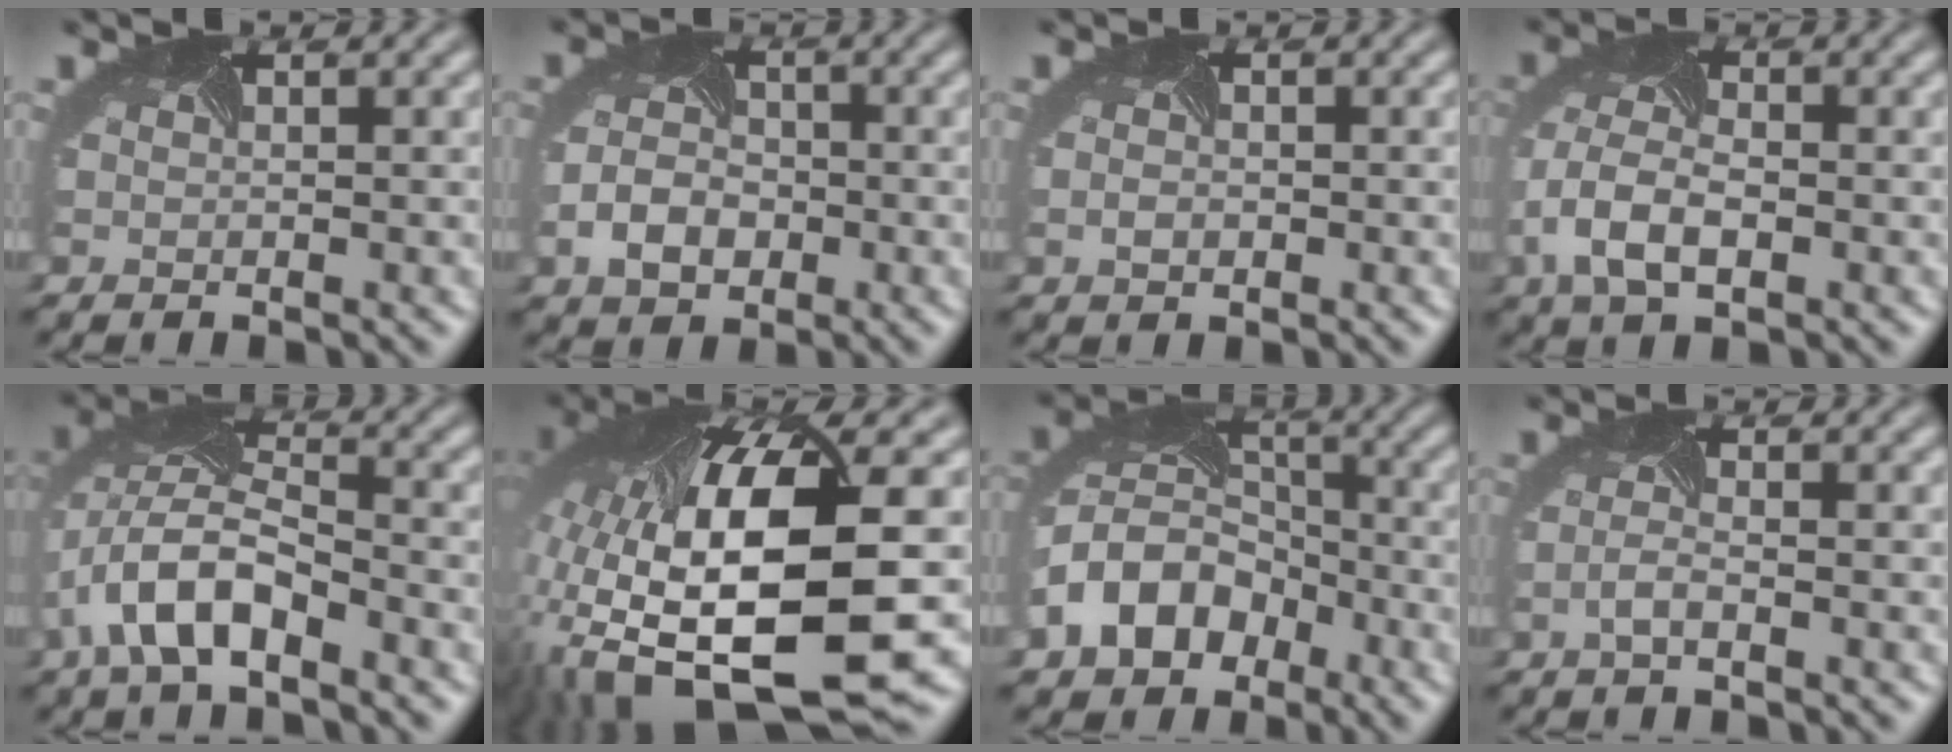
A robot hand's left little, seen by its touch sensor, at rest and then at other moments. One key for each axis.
{"total": 3.2, "fx": -1.3, "fy": 2.5, "fz": 1.4, "tx": -0.037, "ty": 0.000, "tz": -0.029}
{"total": 0.8, "fx": -0.2, "fy": 0.7, "fz": 0.2, "tx": -0.008, "ty": 0.001, "tz": -0.001}
{"total": 5.4, "fx": -1.7, "fy": 3.2, "fz": 4.0, "tx": -0.104, "ty": 0.000, "tz": -0.041}
{"total": 6.4, "fx": -3.2, "fy": 3.1, "fz": 4.6, "tx": -0.102, "ty": 0.010, "tz": -0.065}
{"total": 18.0, "fx": -2.4, "fy": 8.1, "fz": 15.9, "tx": -0.320, "ty": -0.058, "tz": -0.025}
{"total": 7.0, "fx": -3.3, "fy": 5.4, "fz": 3.2, "tx": -0.066, "ty": 0.001, "tz": -0.075}
{"total": 0.9, "fx": -0.6, "fy": 0.0, "fz": 0.6, "tx": -0.026, "ty": 0.002, "tz": -0.021}